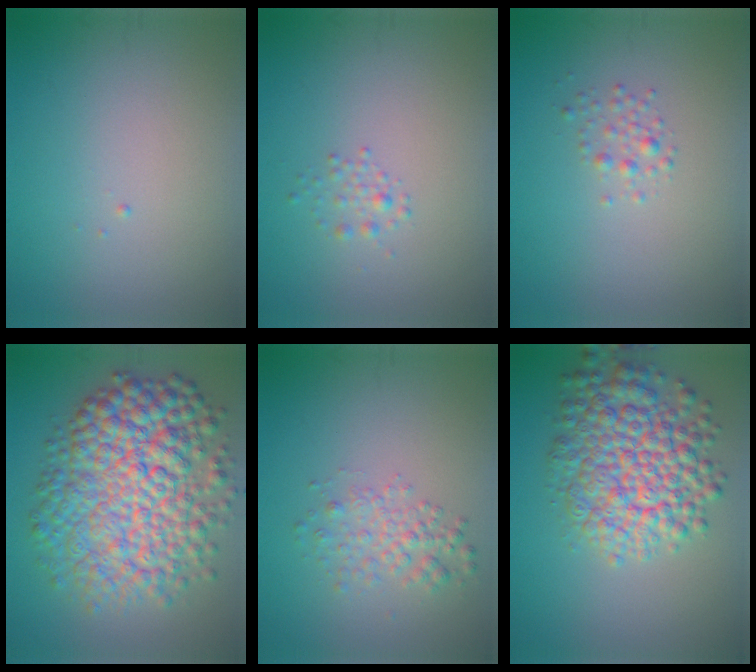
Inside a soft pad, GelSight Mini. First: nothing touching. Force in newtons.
{"total": 1.0, "press": 1.0, "slide": 0.0}
{"total": 1.2, "press": 1.2, "slide": 0.1}
{"total": 11.0, "press": 11.0, "slide": 0.1}
{"total": 2.4, "press": 2.4, "slide": 0.1}
{"total": 8.1, "press": 8.1, "slide": 0.2}